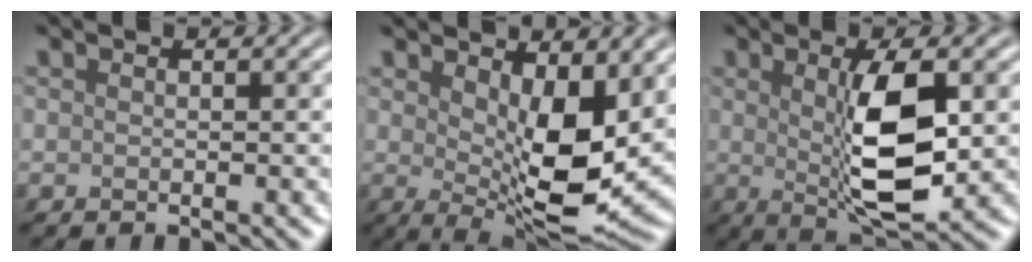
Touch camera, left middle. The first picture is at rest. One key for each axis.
{"total": 8.9, "fx": 1.3, "fy": 3.4, "fz": 8.1, "tx": -0.134, "ty": -0.014, "tz": 0.033}
{"total": 6.6, "fx": 0.1, "fy": 1.8, "fz": 6.4, "tx": -0.113, "ty": -0.007, "tz": 0.012}